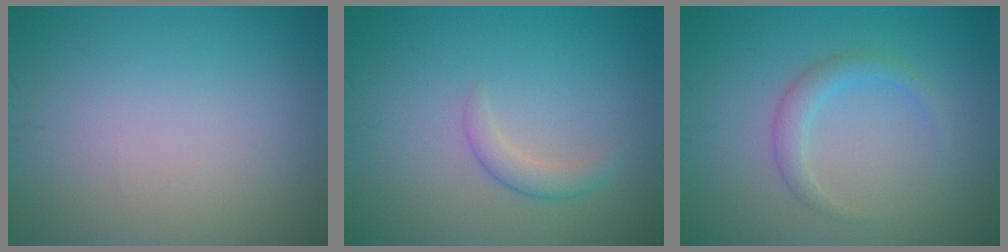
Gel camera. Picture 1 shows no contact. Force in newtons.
{"total": 1.7, "press": 1.7, "slide": 0.1}
{"total": 2.0, "press": 2.0, "slide": 0.0}